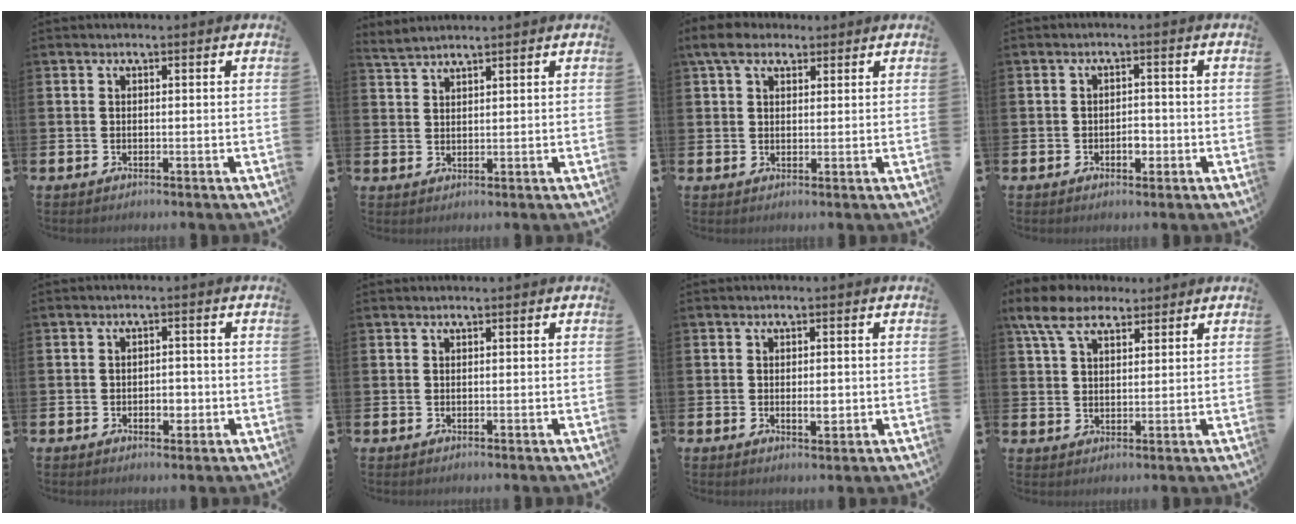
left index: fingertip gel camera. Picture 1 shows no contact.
{"total": 2.1, "force": [2.1, -0.2, -0.3], "torque": [-0.004, -0.005, 0.041]}
{"total": 5.3, "force": [4.0, 2.7, 2.0], "torque": [-0.034, -0.005, 0.071]}
{"total": 1.9, "force": [-0.7, 1.2, 1.3], "torque": [-0.012, -0.002, -0.016]}
{"total": 2.1, "force": [-0.6, 1.4, 1.4], "torque": [-0.014, -0.002, -0.014]}
{"total": 0.6, "force": [0.6, 0.0, 0.0], "torque": [0.004, -0.001, 0.010]}
{"total": 1.7, "force": [0.0, 0.8, 1.5], "torque": [-0.017, -0.003, -0.004]}
{"total": 7.6, "force": [5.9, 3.5, 3.1], "torque": [-0.068, -0.014, 0.107]}